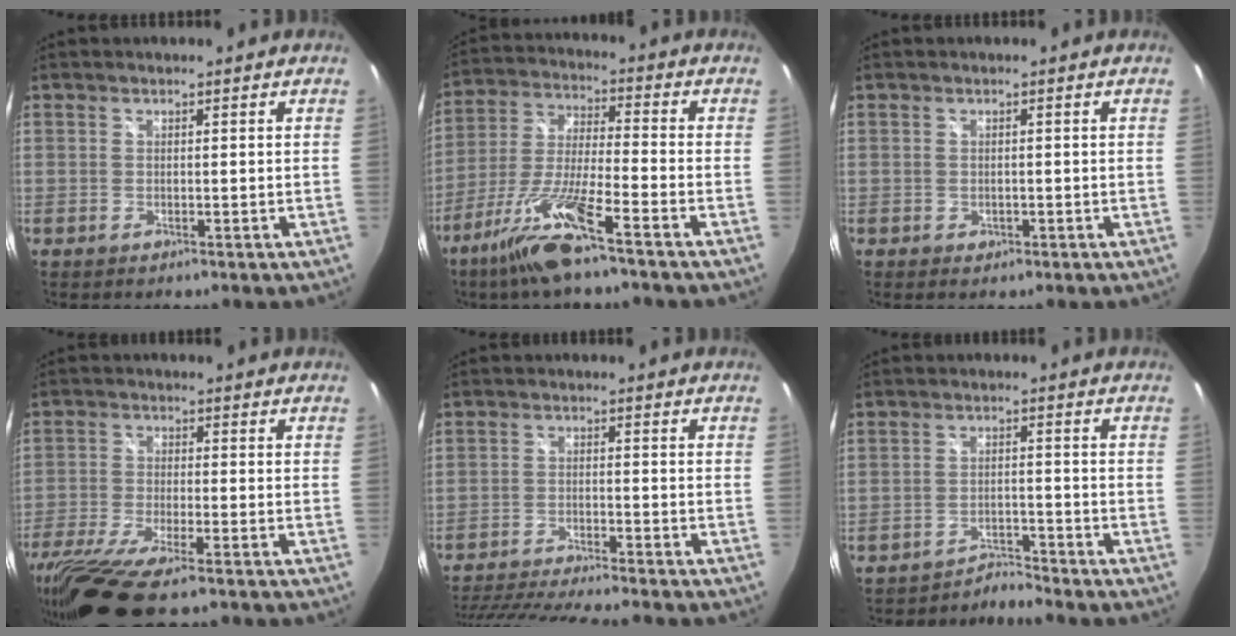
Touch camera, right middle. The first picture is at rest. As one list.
[{"total": 12.7, "force": [-8.5, 0.3, 9.4], "torque": [-0.204, -0.015, -0.161]}, {"total": 0.9, "force": [-0.3, 0.7, 0.4], "torque": [-0.005, -0.004, -0.005]}, {"total": 15.5, "force": [-11.7, 2.6, 9.8], "torque": [-0.214, -0.052, -0.215]}, {"total": 16.0, "force": [-14.1, 1.2, 7.5], "torque": [-0.158, -0.033, -0.227]}, {"total": 3.5, "force": [-3.3, -0.7, -1.1], "torque": [0.011, 0.007, -0.059]}]